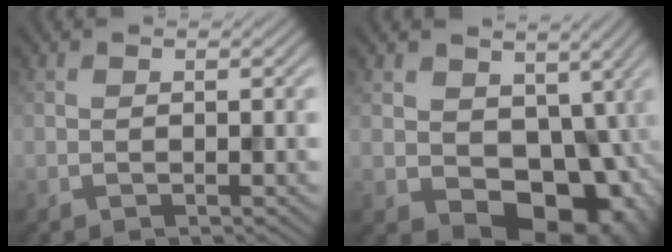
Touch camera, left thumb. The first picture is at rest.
{"total": 11.3, "force": [-0.5, 8.7, 7.3], "torque": [-0.115, -0.030, 0.001]}